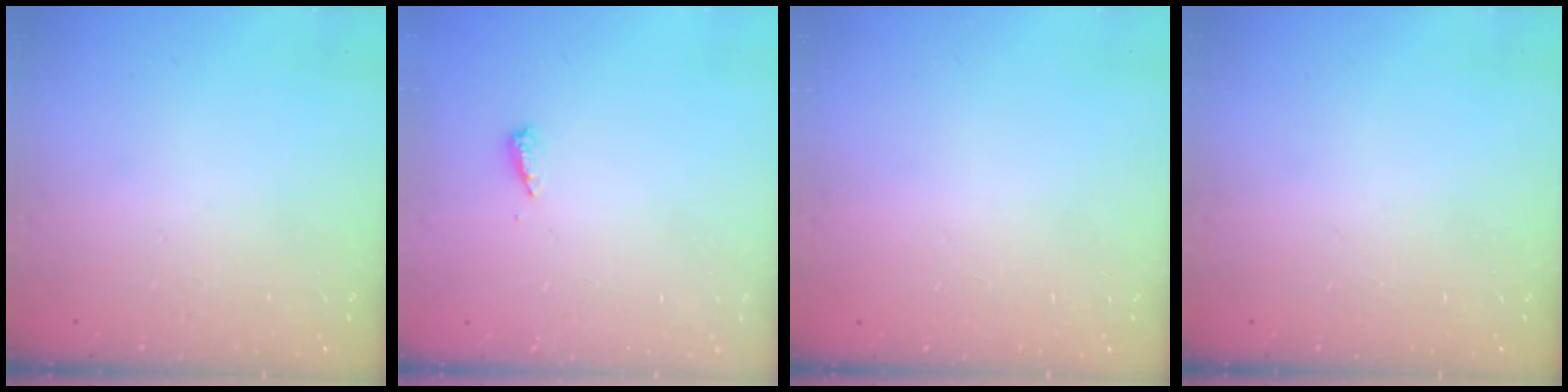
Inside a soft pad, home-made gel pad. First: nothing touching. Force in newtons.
{"total": 3.6, "press": 3.6, "slide": 0.3}
{"total": 1.0, "press": 0.8, "slide": 0.6}
{"total": 0.0}